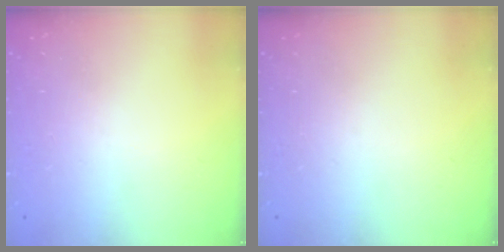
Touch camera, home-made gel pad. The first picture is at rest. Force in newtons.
{"total": 0.0}